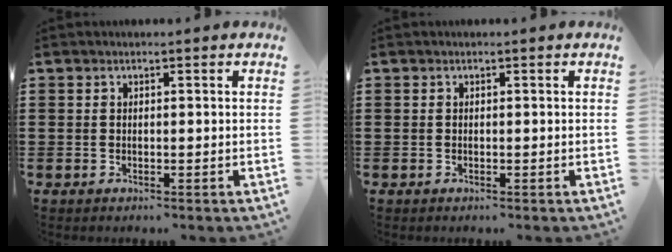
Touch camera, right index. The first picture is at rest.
{"total": 0.0}